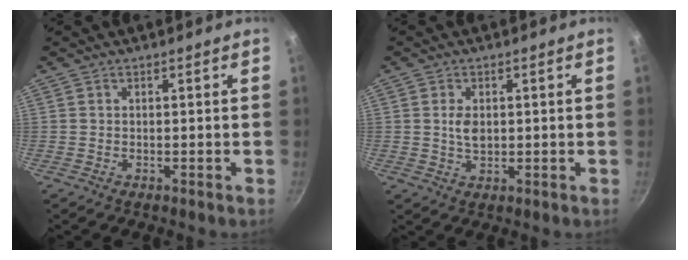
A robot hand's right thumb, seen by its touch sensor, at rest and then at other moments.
{"total": 3.6, "force": [0.4, 2.3, 2.8], "torque": [-0.043, -0.003, 0.008]}